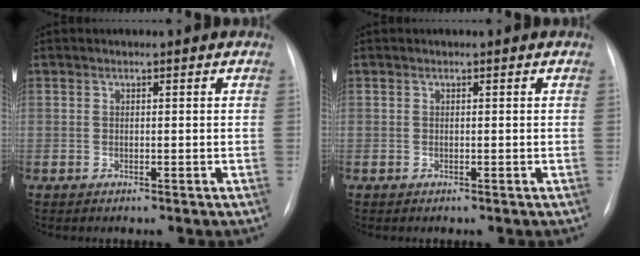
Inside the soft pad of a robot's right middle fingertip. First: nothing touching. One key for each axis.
{"total": 0.0}